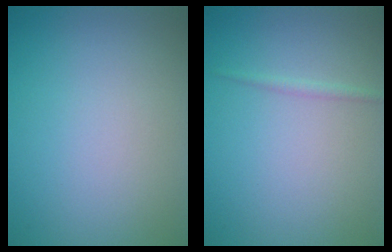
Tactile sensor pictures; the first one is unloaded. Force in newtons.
{"total": 0.8, "press": 0.8, "slide": 0.0}